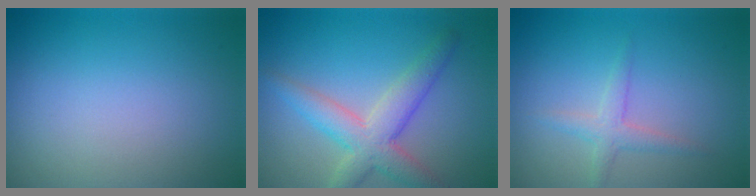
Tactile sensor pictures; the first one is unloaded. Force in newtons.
{"total": 4.9, "press": 4.9, "slide": 0.3}
{"total": 1.9, "press": 1.9, "slide": 0.1}